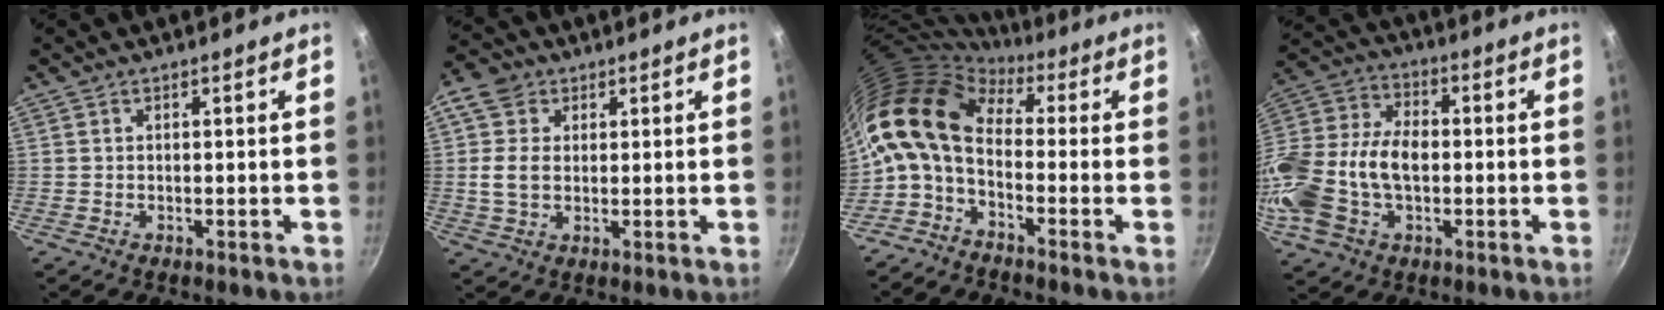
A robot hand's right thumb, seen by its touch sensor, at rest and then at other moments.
{"total": 7.4, "force": [1.5, 5.7, 4.5], "torque": [-0.062, 0.001, 0.020]}
{"total": 12.8, "force": [0.3, 7.7, 10.3], "torque": [-0.198, 0.022, -0.014]}
{"total": 21.9, "force": [-2.8, 14.6, 16.0], "torque": [-0.338, 0.038, -0.055]}